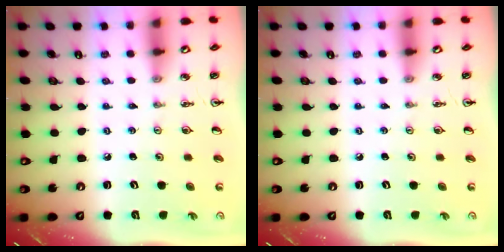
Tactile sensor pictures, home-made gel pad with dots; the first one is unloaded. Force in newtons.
{"total": 0.0}